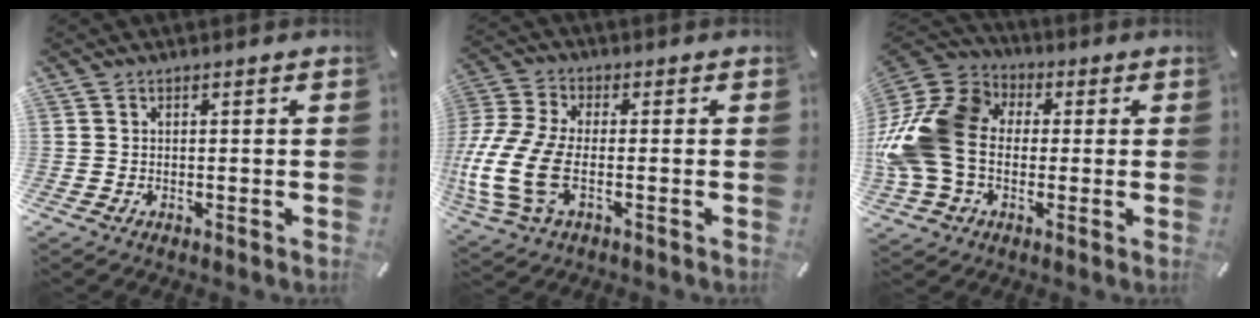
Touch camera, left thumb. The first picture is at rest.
{"total": 13.6, "force": [-3.1, 7.6, 10.8], "torque": [-0.249, -0.005, -0.056]}
{"total": 18.4, "force": [-0.9, 15.2, 10.4], "torque": [-0.247, 0.019, -0.017]}